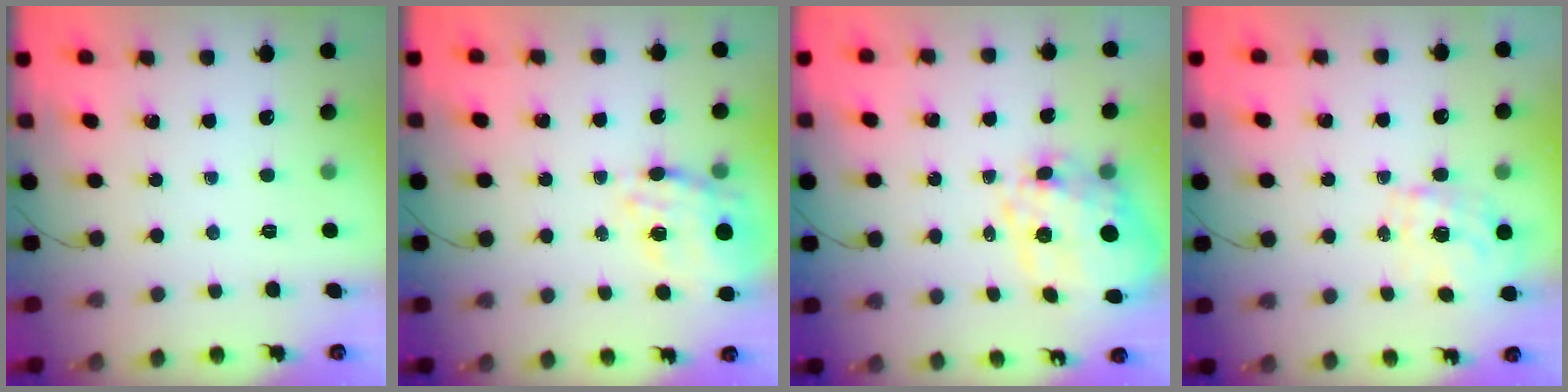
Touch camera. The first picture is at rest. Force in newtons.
{"total": 14.6, "press": 14.1, "slide": 3.5}
{"total": 14.6, "press": 14.3, "slide": 3.0}
{"total": 0.9, "press": 0.7, "slide": 0.6}